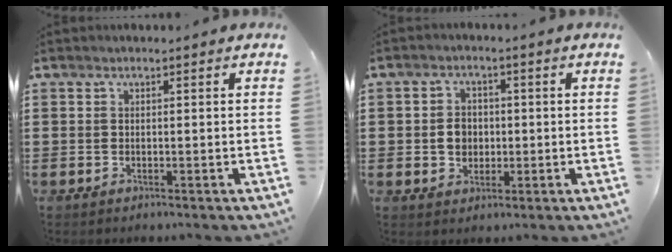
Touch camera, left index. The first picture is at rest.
{"total": 3.8, "force": [-0.3, 3.1, 2.1], "torque": [-0.042, 0.005, -0.011]}